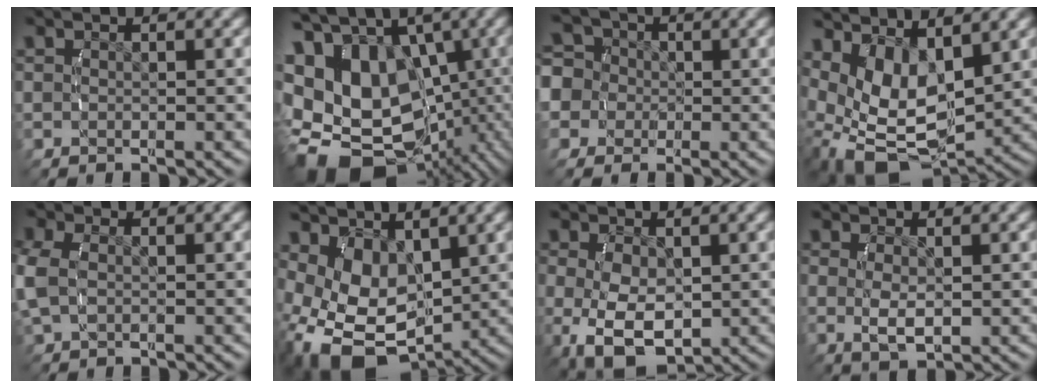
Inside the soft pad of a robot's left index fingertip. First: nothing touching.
{"total": 20.3, "force": [-4.7, 15.3, 12.4], "torque": [-0.284, -0.087, -0.051]}
{"total": 10.3, "force": [0.0, 9.7, 3.7], "torque": [-0.102, -0.027, -0.010]}
{"total": 11.0, "force": [-0.6, 7.9, 7.6], "torque": [-0.179, -0.055, 0.011]}
{"total": 2.6, "force": [-0.1, 2.1, 1.7], "torque": [-0.064, -0.010, 0.008]}
{"total": 10.5, "force": [-1.6, 7.9, 6.8], "torque": [-0.172, -0.055, -0.009]}
{"total": 8.1, "force": [-3.0, 5.6, 5.0], "torque": [-0.116, -0.064, -0.018]}
{"total": 2.6, "force": [-0.2, 1.3, 2.3], "torque": [-0.046, -0.014, 0.007]}